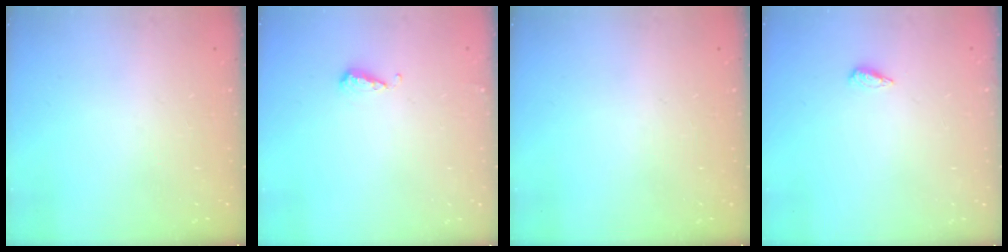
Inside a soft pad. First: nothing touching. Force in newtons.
{"total": 4.7, "press": 4.7, "slide": 0.6}
{"total": 0.0}
{"total": 2.2, "press": 2.2, "slide": 0.4}